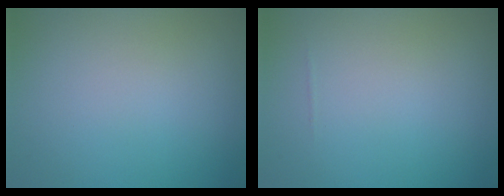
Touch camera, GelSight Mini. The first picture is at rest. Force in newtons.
{"total": 0.0}